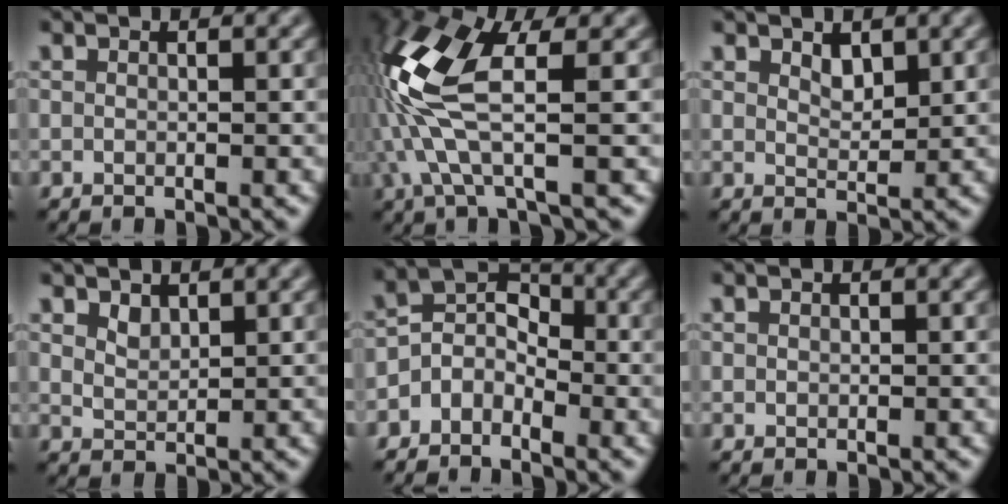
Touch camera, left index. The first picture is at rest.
{"total": 8.2, "force": [-0.4, 2.9, 7.6], "torque": [-0.198, 0.009, -0.019]}
{"total": 1.3, "force": [0.9, 0.6, 0.6], "torque": [-0.017, -0.008, 0.020]}
{"total": 1.2, "force": [0.9, 0.7, 0.4], "torque": [-0.018, -0.007, 0.025]}
{"total": 3.1, "force": [-2.0, 2.1, 1.1], "torque": [-0.019, 0.010, -0.047]}
{"total": 0.0}